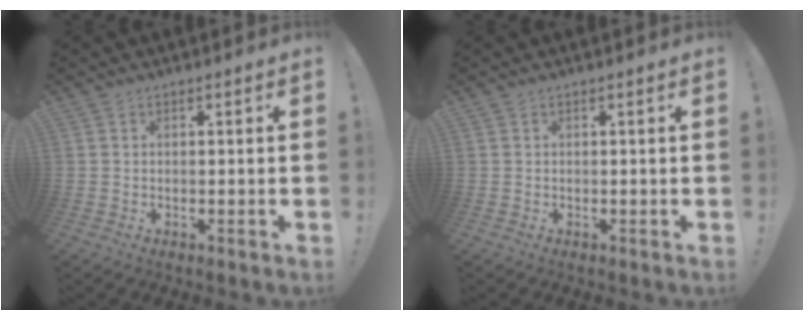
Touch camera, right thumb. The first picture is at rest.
{"total": 0.0}